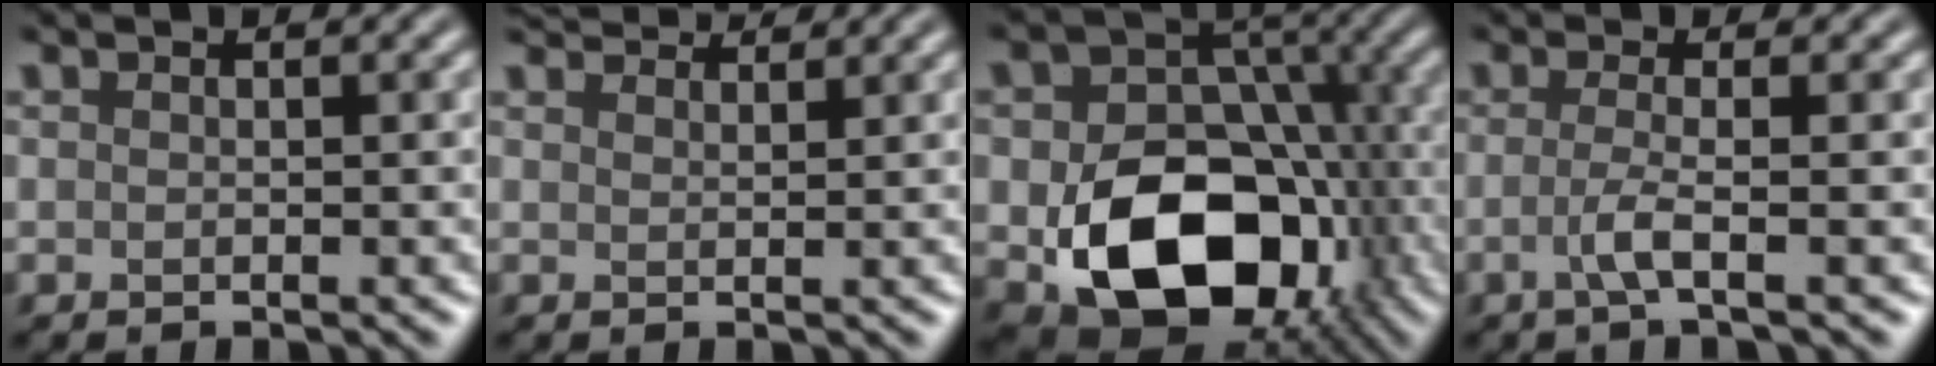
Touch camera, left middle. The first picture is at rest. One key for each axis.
{"total": 3.5, "fx": 3.4, "fy": 0.3, "fz": 0.9, "tx": -0.023, "ty": 0.007, "tz": 0.048}
{"total": 13.1, "fx": -3.7, "fy": 9.3, "fz": 8.5, "tx": -0.131, "ty": -0.021, "tz": -0.059}
{"total": 2.2, "fx": -0.6, "fy": 0.3, "fz": 2.1, "tx": -0.047, "ty": 0.000, "tz": -0.018}